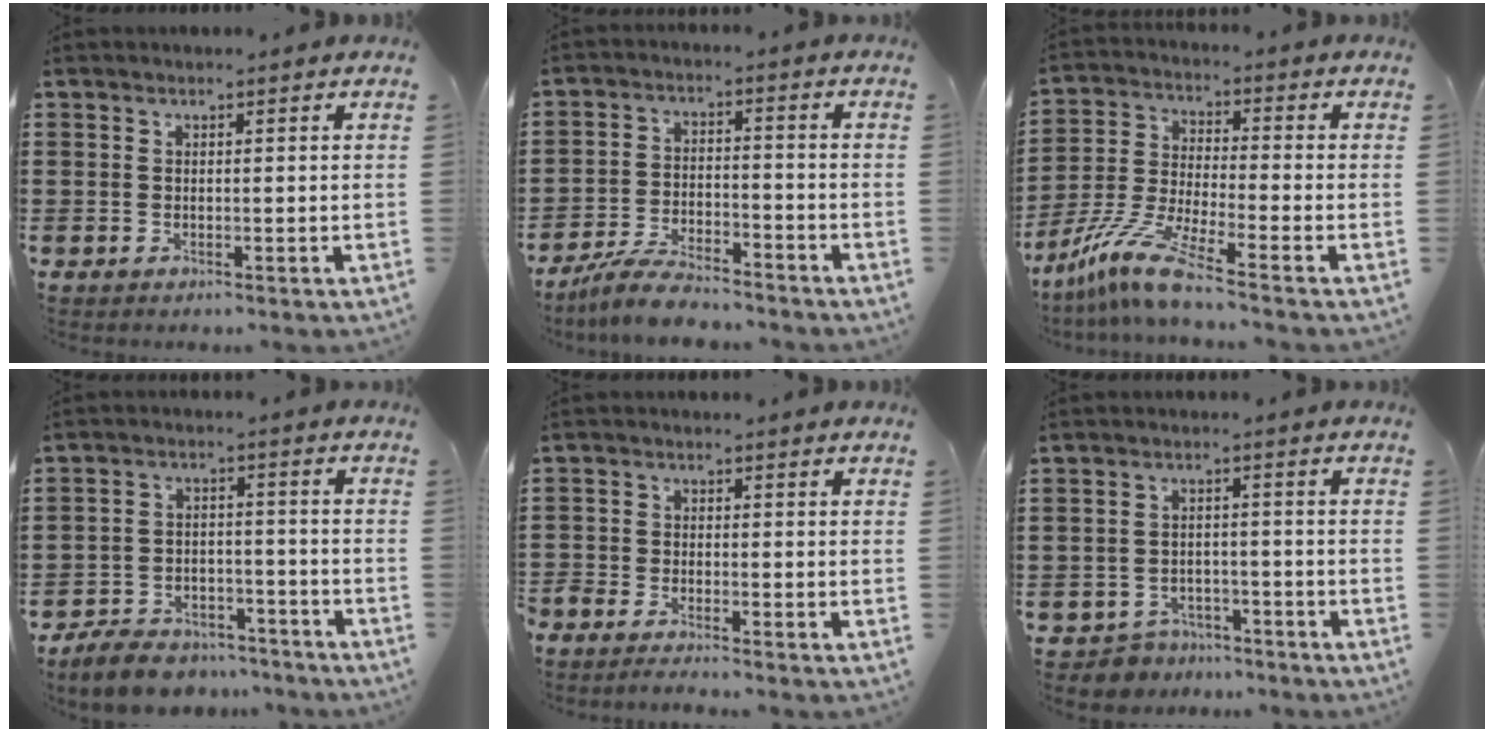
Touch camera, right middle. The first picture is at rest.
{"total": 6.2, "force": [-5.8, 0.8, 2.2], "torque": [-0.047, 0.003, -0.112]}
{"total": 9.1, "force": [-7.0, 0.6, 5.8], "torque": [-0.139, -0.012, -0.145]}
{"total": 6.7, "force": [-6.3, 1.5, 1.3], "torque": [-0.027, 0.018, -0.126]}
{"total": 2.5, "force": [-2.5, 0.1, 0.0], "torque": [-0.006, 0.001, -0.053]}
{"total": 3.8, "force": [-3.7, 1.1, -0.2], "torque": [-0.013, 0.002, -0.081]}